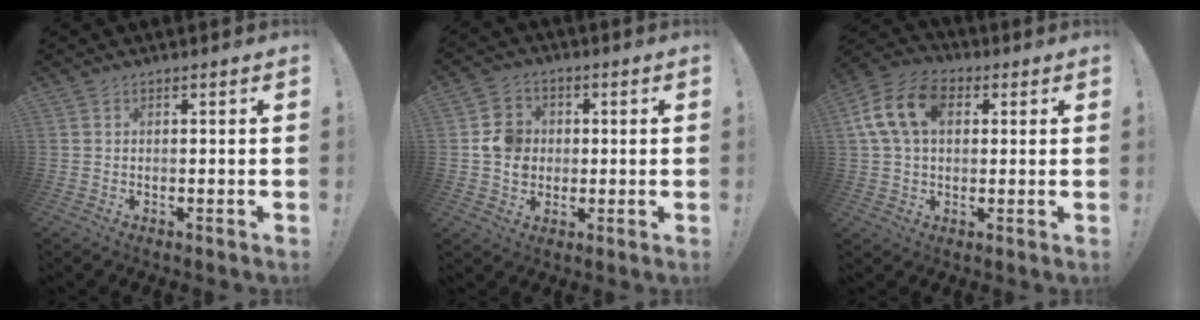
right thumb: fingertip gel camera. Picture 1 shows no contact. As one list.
[{"total": 8.8, "force": [0.4, 8.2, 3.3], "torque": [-0.040, 0.001, 0.010]}, {"total": 14.5, "force": [4.1, 10.0, 9.7], "torque": [-0.182, 0.002, 0.078]}]